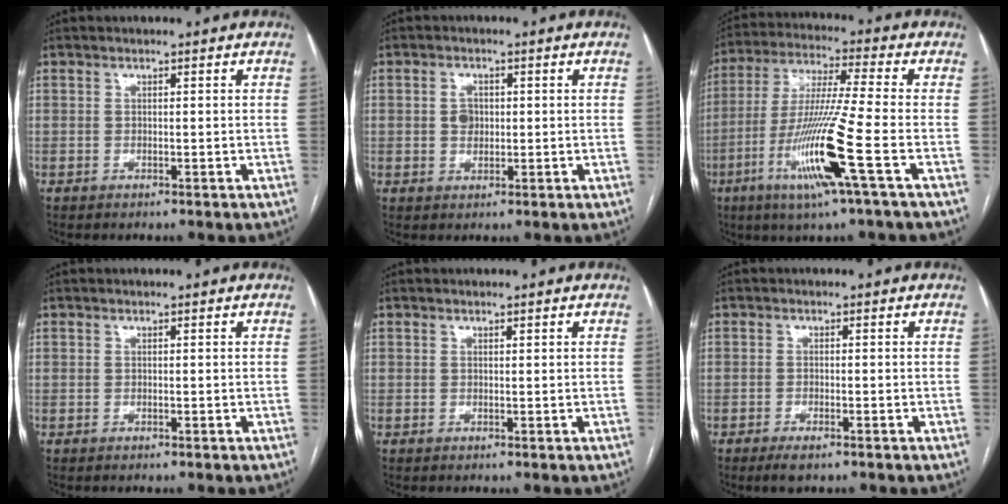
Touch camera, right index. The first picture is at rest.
{"total": 2.6, "force": [0.2, 2.0, 1.7], "torque": [-0.029, 0.005, 0.005]}
{"total": 14.2, "force": [-5.2, -1.4, 13.2], "torque": [-0.270, -0.022, -0.103]}
{"total": 0.0}
{"total": 0.0}
{"total": 2.5, "force": [-1.7, 0.6, 1.8], "torque": [-0.033, -0.003, -0.026]}